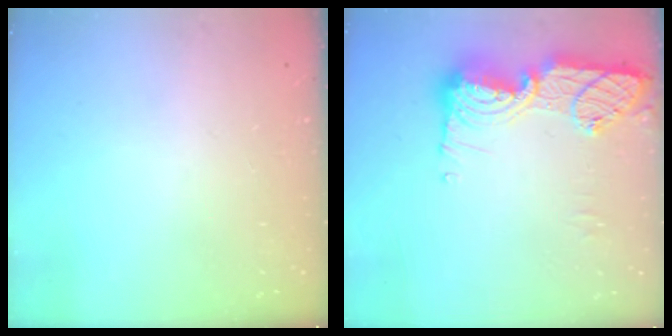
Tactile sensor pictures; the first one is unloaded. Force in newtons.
{"total": 16.5, "press": 16.4, "slide": 1.2}